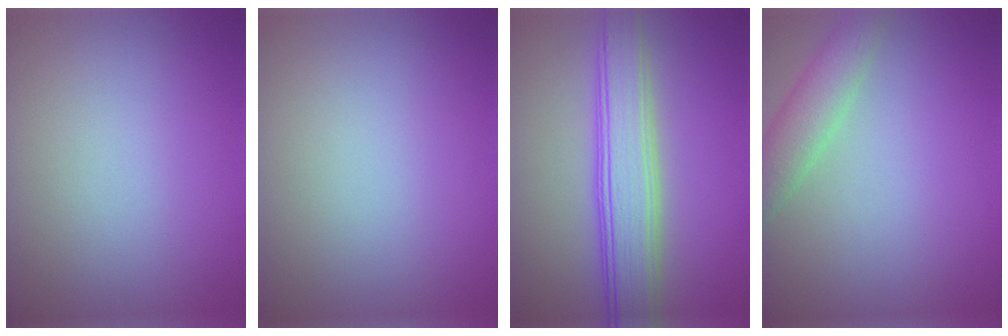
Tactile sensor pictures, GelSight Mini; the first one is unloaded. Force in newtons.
{"total": 0.0}
{"total": 5.9, "press": 5.9, "slide": 0.3}
{"total": 3.8, "press": 3.8, "slide": 0.3}